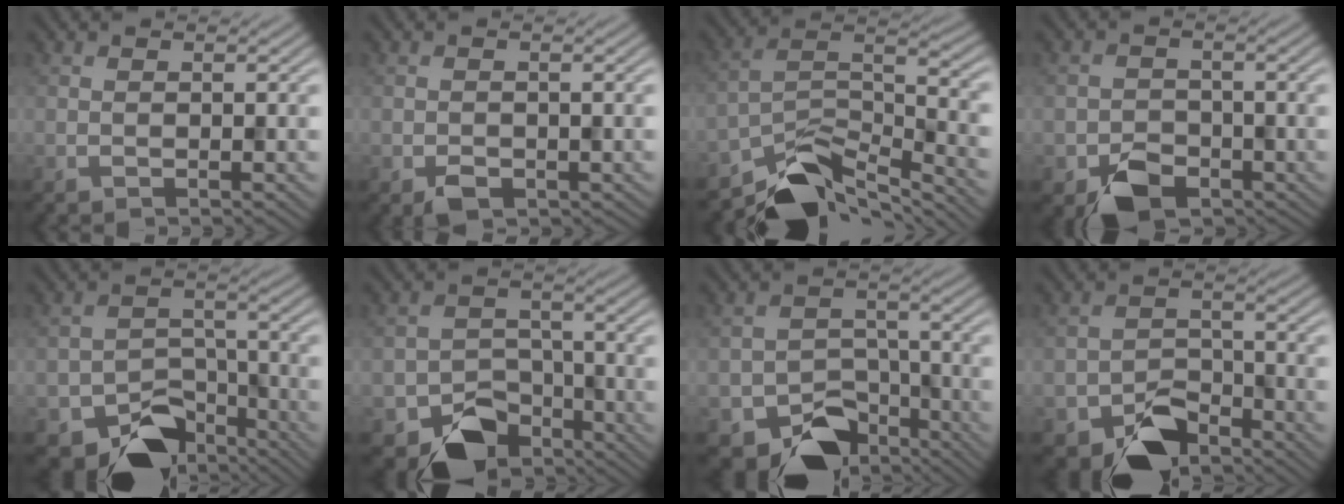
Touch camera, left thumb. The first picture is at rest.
{"total": 1.9, "force": [-0.9, 1.3, 0.9], "torque": [-0.017, -0.008, -0.018]}
{"total": 10.6, "force": [-7.8, 4.0, 5.9], "torque": [-0.098, -0.016, -0.147]}
{"total": 5.1, "force": [-3.0, 3.4, 2.3], "torque": [-0.038, -0.011, -0.060]}
{"total": 9.9, "force": [-6.9, 5.7, 4.4], "torque": [-0.068, -0.021, -0.110]}
{"total": 9.1, "force": [-5.7, 6.0, 3.8], "torque": [-0.061, -0.021, -0.099]}
{"total": 9.8, "force": [-6.6, 6.0, 4.2], "torque": [-0.064, -0.022, -0.105]}
{"total": 7.9, "force": [-5.6, 4.2, 3.5], "torque": [-0.059, -0.013, -0.105]}